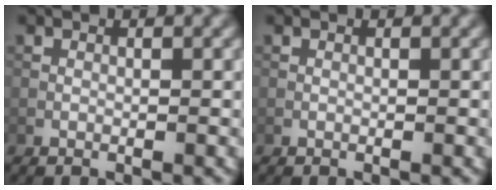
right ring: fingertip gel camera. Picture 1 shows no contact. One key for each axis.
{"total": 0.0}